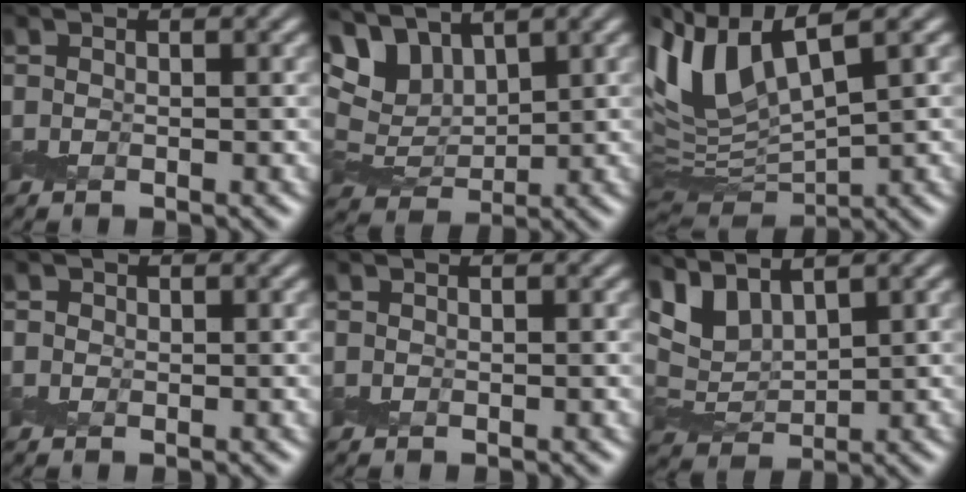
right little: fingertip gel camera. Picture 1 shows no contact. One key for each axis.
{"total": 6.5, "fx": 4.3, "fy": 3.0, "fz": 3.8, "tx": -0.101, "ty": 0.014, "tz": 0.073}
{"total": 7.4, "fx": 4.4, "fy": 2.4, "fz": 5.4, "tx": -0.124, "ty": 0.010, "tz": 0.084}
{"total": 0.5, "fx": 0.0, "fy": 0.5, "fz": 0.1, "tx": -0.003, "ty": -0.002, "tz": -0.003}
{"total": 0.0}
{"total": 3.9, "fx": 3.1, "fy": 1.2, "fz": 1.9, "tx": -0.048, "ty": -0.002, "tz": 0.055}